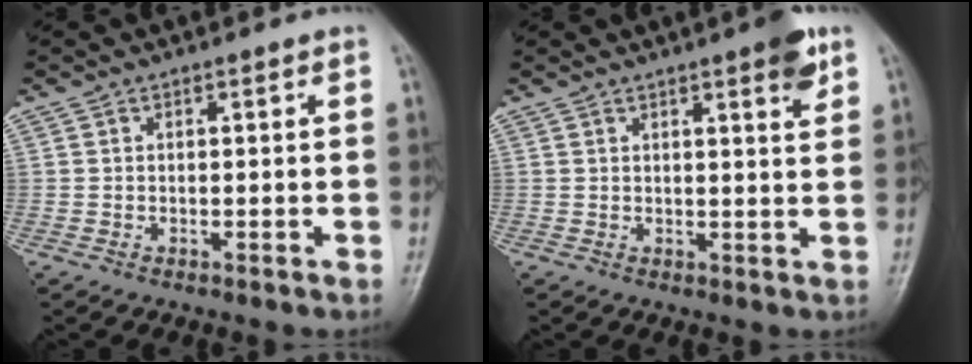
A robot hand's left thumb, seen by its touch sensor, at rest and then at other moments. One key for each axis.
{"total": 4.9, "fx": 2.8, "fy": 0.9, "fz": 3.8, "tx": -0.044, "ty": -0.013, "tz": 0.033}